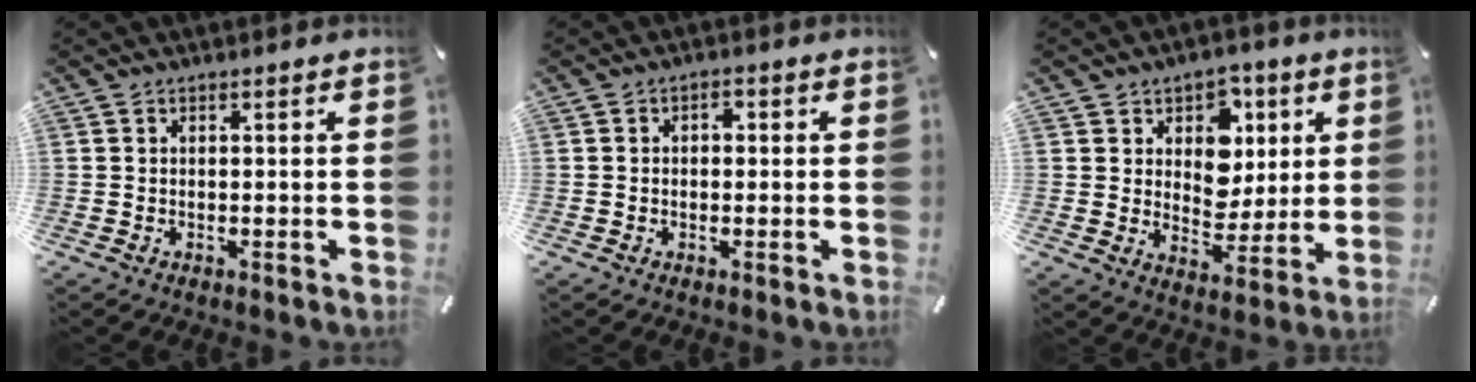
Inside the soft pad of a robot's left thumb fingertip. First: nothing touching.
{"total": 1.9, "force": [-0.3, 1.3, 1.4], "torque": [-0.027, 0.008, -0.008]}
{"total": 10.6, "force": [3.1, 9.2, 4.2], "torque": [-0.051, -0.024, 0.056]}